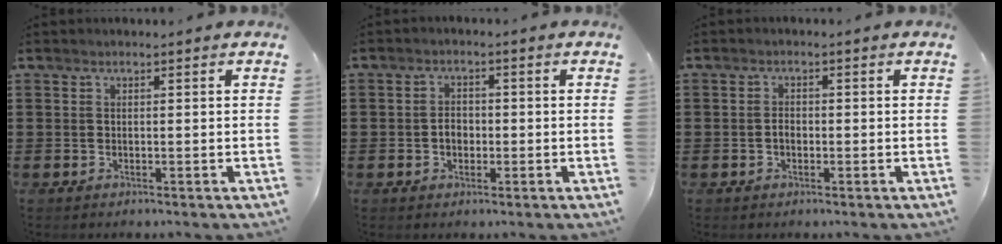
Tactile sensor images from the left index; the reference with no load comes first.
{"total": 1.9, "force": [-0.2, 1.4, 1.3], "torque": [-0.027, 0.005, -0.005]}
{"total": 1.6, "force": [-0.3, 1.1, 1.1], "torque": [-0.023, 0.004, -0.007]}